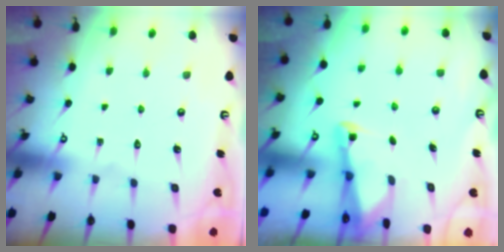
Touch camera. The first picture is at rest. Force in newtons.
{"total": 2.2, "press": 2.2, "slide": 0.3}